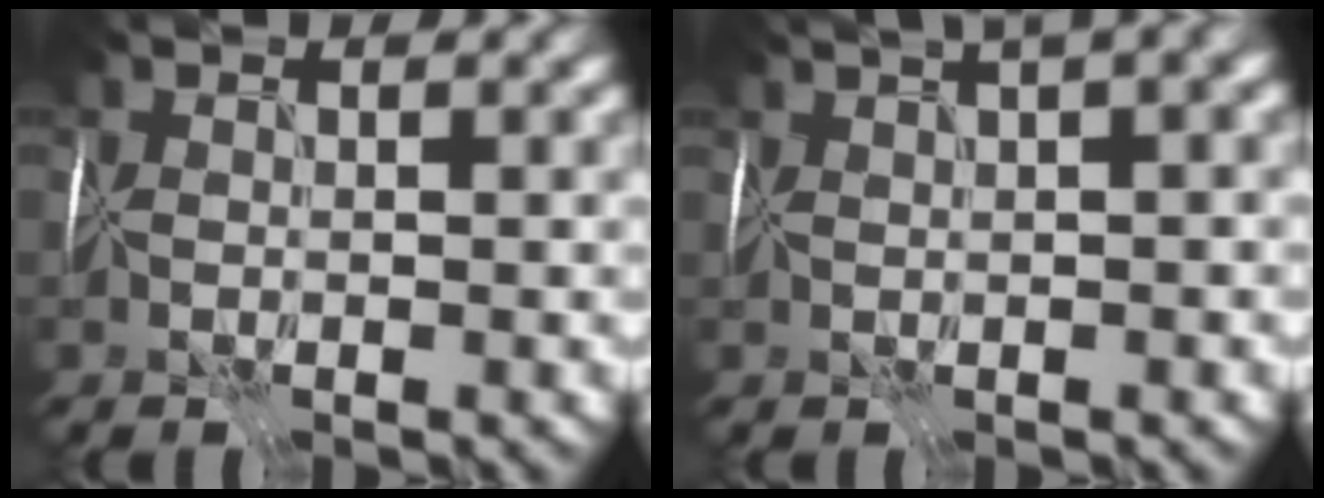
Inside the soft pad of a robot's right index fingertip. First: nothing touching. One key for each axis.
{"total": 6.5, "fx": 3.8, "fy": 2.0, "fz": 5.0, "tx": -0.059, "ty": 0.043, "tz": 0.042}